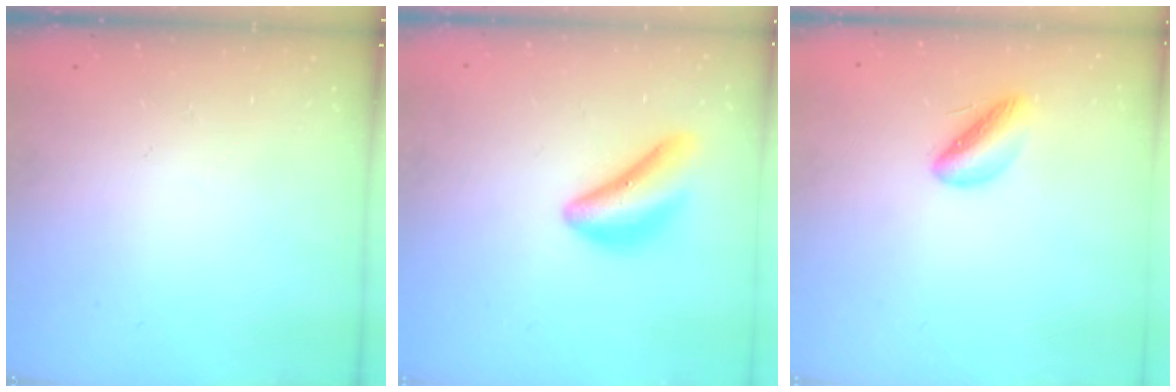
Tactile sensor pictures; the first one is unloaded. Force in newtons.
{"total": 11.4, "press": 11.4, "slide": 0.6}
{"total": 5.8, "press": 5.8, "slide": 0.6}